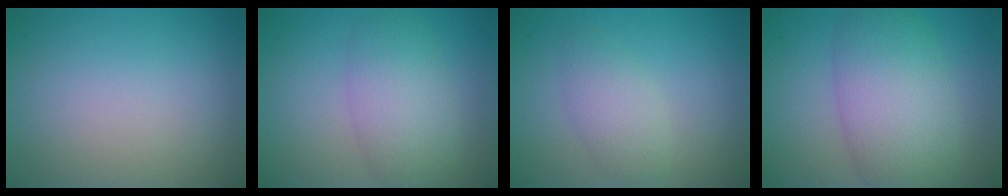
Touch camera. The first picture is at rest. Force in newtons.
{"total": 4.7, "press": 4.7, "slide": 0.2}
{"total": 2.7, "press": 2.7, "slide": 0.2}
{"total": 7.9, "press": 7.9, "slide": 0.2}